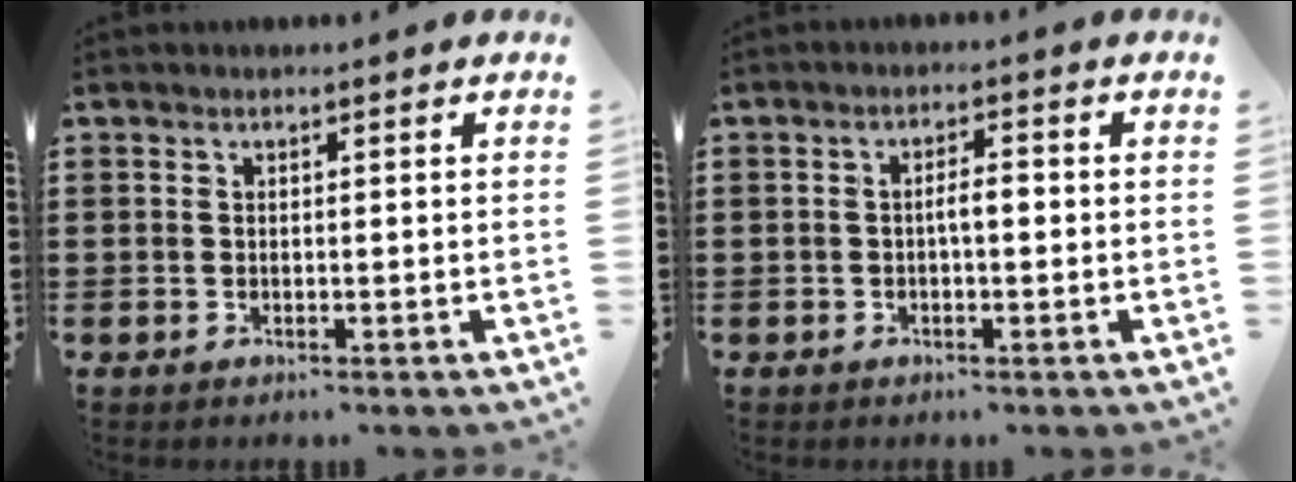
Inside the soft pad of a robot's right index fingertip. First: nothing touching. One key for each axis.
{"total": 2.6, "fx": -0.4, "fy": 0.7, "fz": 2.4, "tx": -0.044, "ty": 0.004, "tz": -0.008}